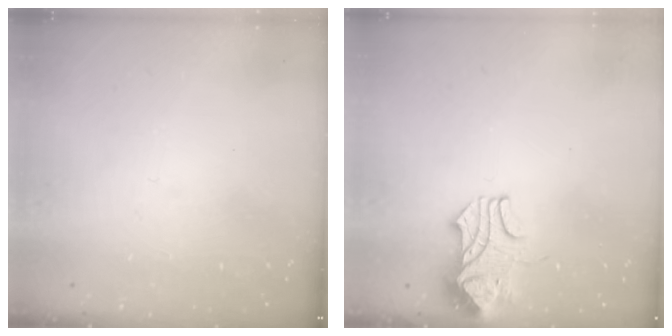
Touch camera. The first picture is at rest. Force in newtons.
{"total": 2.4, "press": 2.2, "slide": 1.0}